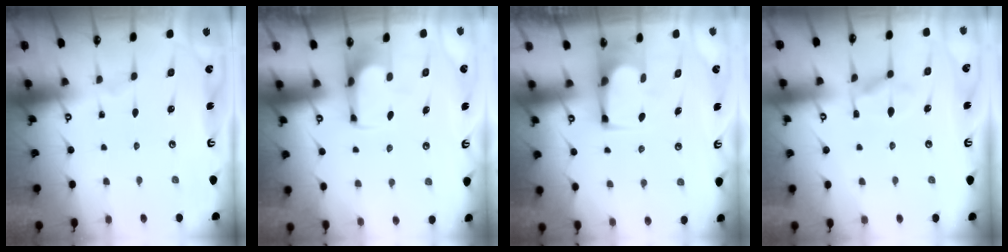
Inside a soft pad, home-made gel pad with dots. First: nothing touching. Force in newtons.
{"total": 0.9, "press": 0.2, "slide": 0.9}
{"total": 2.2, "press": 2.2, "slide": 0.2}
{"total": 2.0, "press": 1.5, "slide": 1.3}